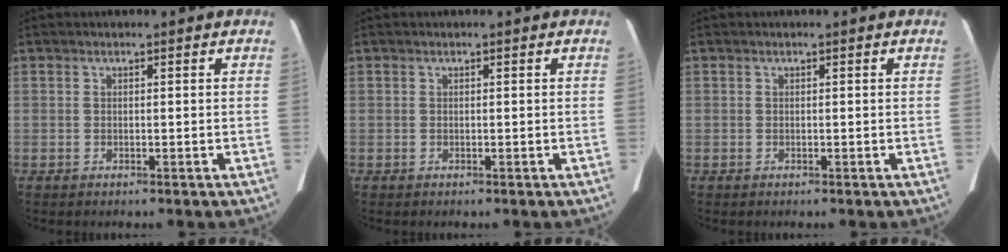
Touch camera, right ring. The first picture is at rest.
{"total": 0.0}
{"total": 0.0}